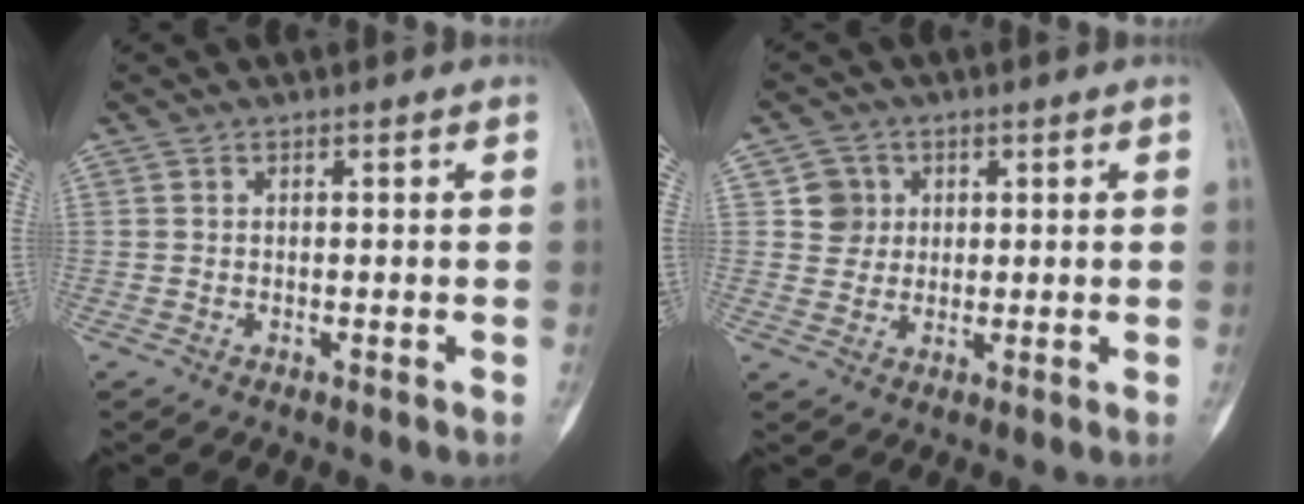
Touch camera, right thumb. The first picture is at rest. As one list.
[{"total": 4.5, "force": [1.3, 4.3, 0.5], "torque": [0.018, 0.000, 0.018]}]